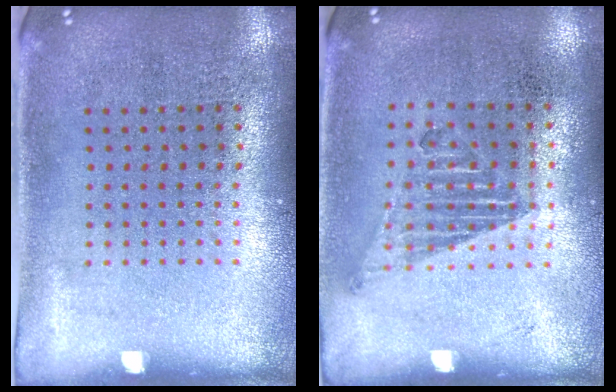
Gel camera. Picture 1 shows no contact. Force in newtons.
{"total": 1.0, "press": 0.9, "slide": 0.4}